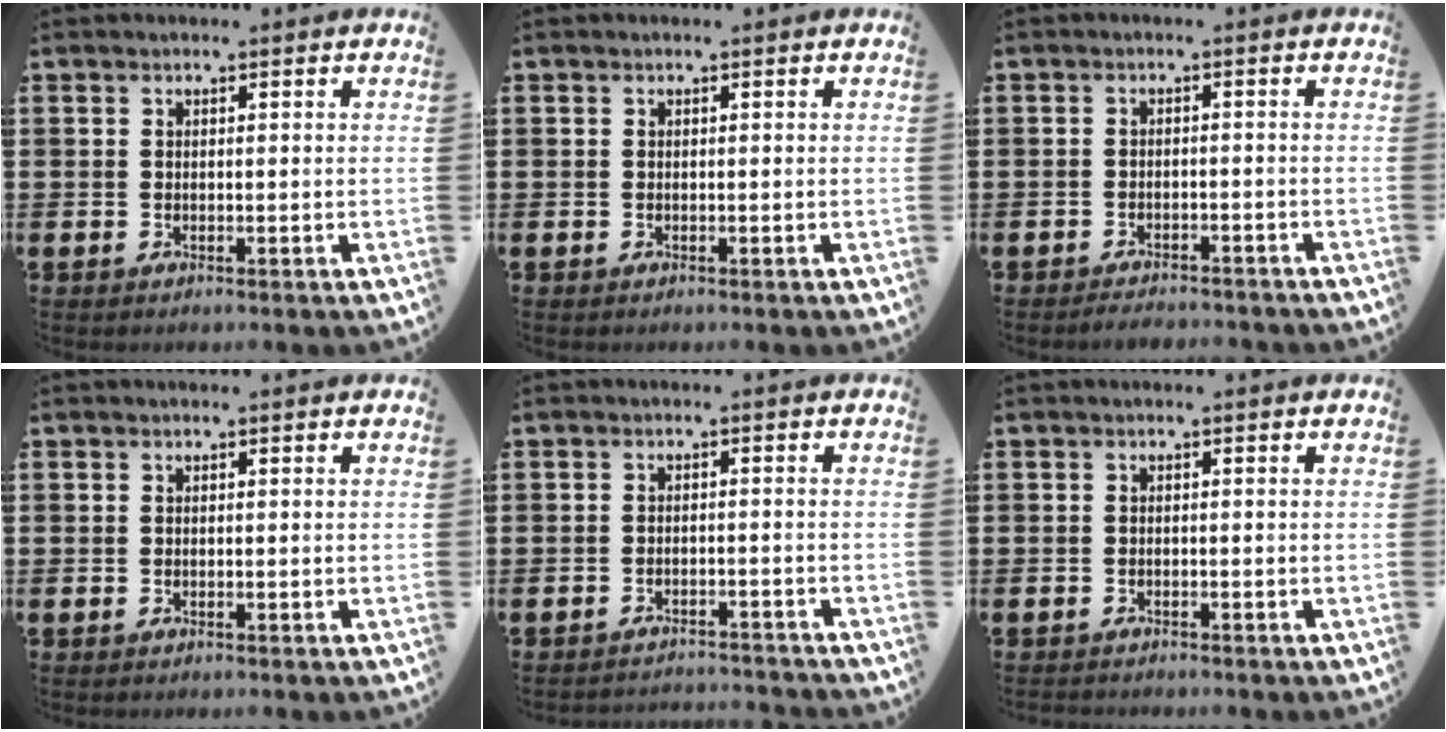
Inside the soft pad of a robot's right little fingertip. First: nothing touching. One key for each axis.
{"total": 0.0}
{"total": 1.7, "fx": -1.7, "fy": 0.0, "fz": 0.1, "tx": -0.005, "ty": 0.003, "tz": -0.034}
{"total": 0.0}
{"total": 1.8, "fx": -1.8, "fy": -0.1, "fz": -0.2, "tx": -0.001, "ty": 0.004, "tz": -0.039}
{"total": 0.5, "fx": -0.5, "fy": 0.0, "fz": -0.1, "tx": 0.000, "ty": -0.001, "tz": -0.011}